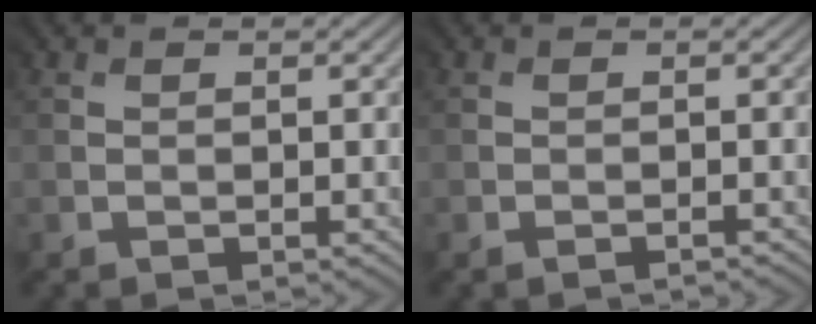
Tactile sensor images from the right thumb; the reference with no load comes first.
{"total": 1.4, "force": [-0.8, -1.0, -0.7], "torque": [0.010, 0.001, -0.017]}